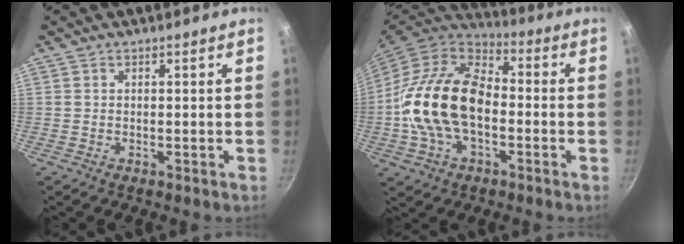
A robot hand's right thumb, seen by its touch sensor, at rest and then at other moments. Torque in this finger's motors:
{"motor_torque": [1.82, 3.19, 1.53, -1.24, 0.26]}